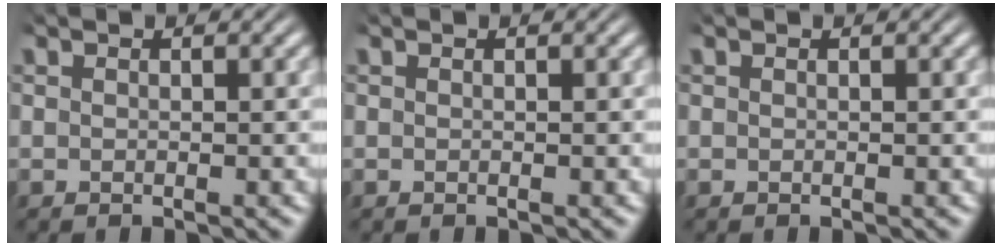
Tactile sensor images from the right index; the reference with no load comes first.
{"total": 0.0}
{"total": 0.0}